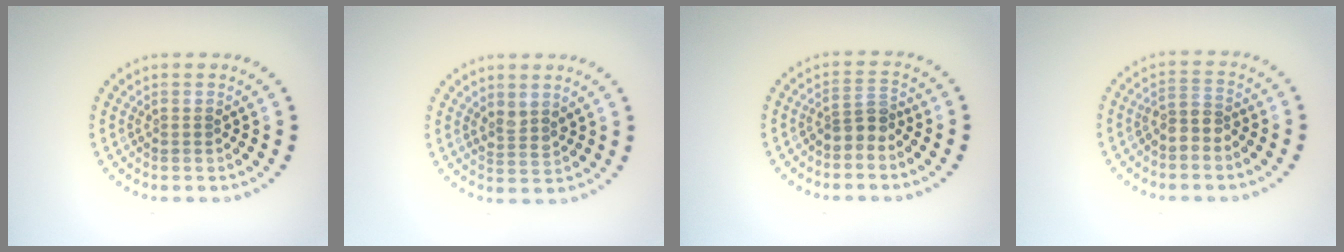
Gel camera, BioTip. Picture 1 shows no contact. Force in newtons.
{"total": 1.5, "press": 1.2, "slide": 0.9}
{"total": 2.2, "press": 1.7, "slide": 1.4}
{"total": 2.2, "press": 1.8, "slide": 1.1}